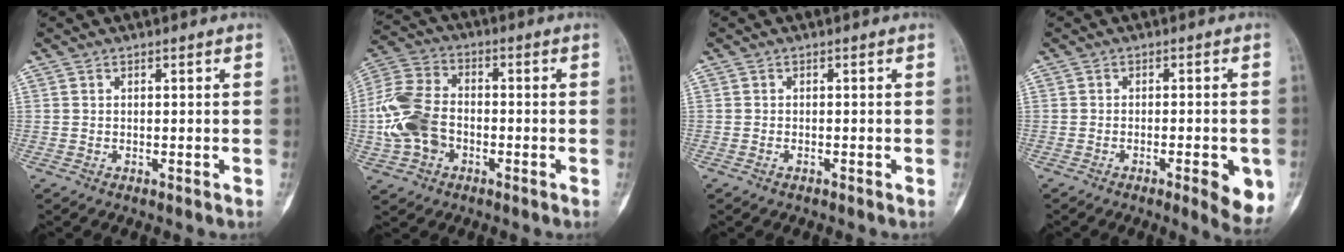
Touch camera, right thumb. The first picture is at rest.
{"total": 12.5, "force": [-2.4, 9.0, 8.4], "torque": [-0.172, 0.026, -0.053]}
{"total": 0.5, "force": [-0.3, 0.3, 0.3], "torque": [-0.006, 0.001, -0.007]}
{"total": 7.2, "force": [-2.7, 1.9, 6.4], "torque": [-0.078, -0.004, -0.031]}